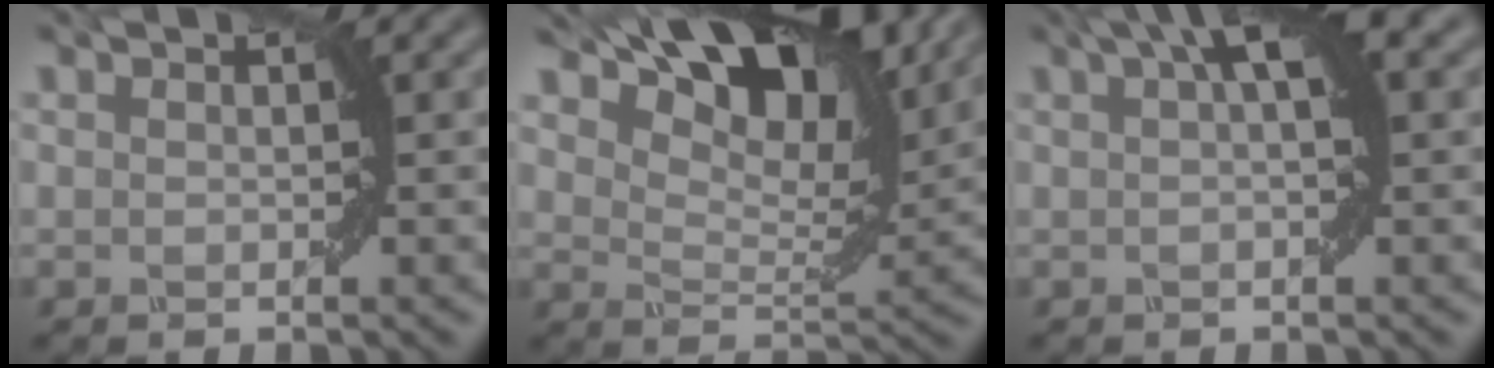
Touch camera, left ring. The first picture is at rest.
{"total": 12.7, "force": [8.7, 4.9, 7.9], "torque": [-0.126, 0.017, 0.139]}
{"total": 4.8, "force": [1.8, 1.1, 4.3], "torque": [-0.056, 0.017, 0.025]}